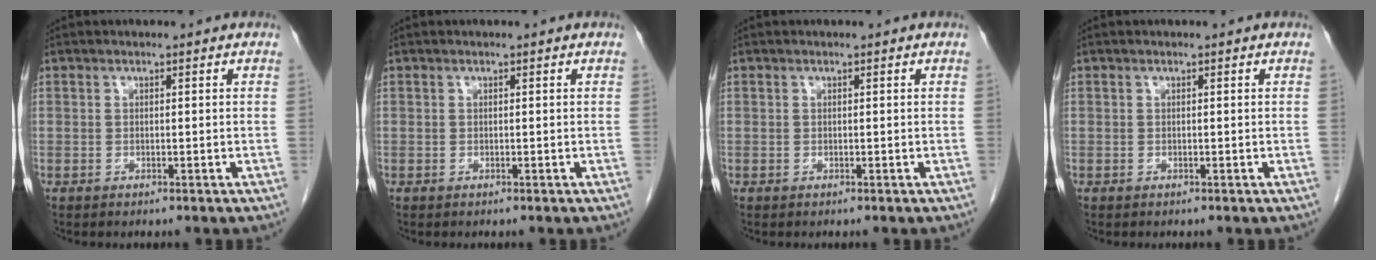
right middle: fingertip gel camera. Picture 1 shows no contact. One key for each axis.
{"total": 0.0}
{"total": 0.0}
{"total": 0.0}